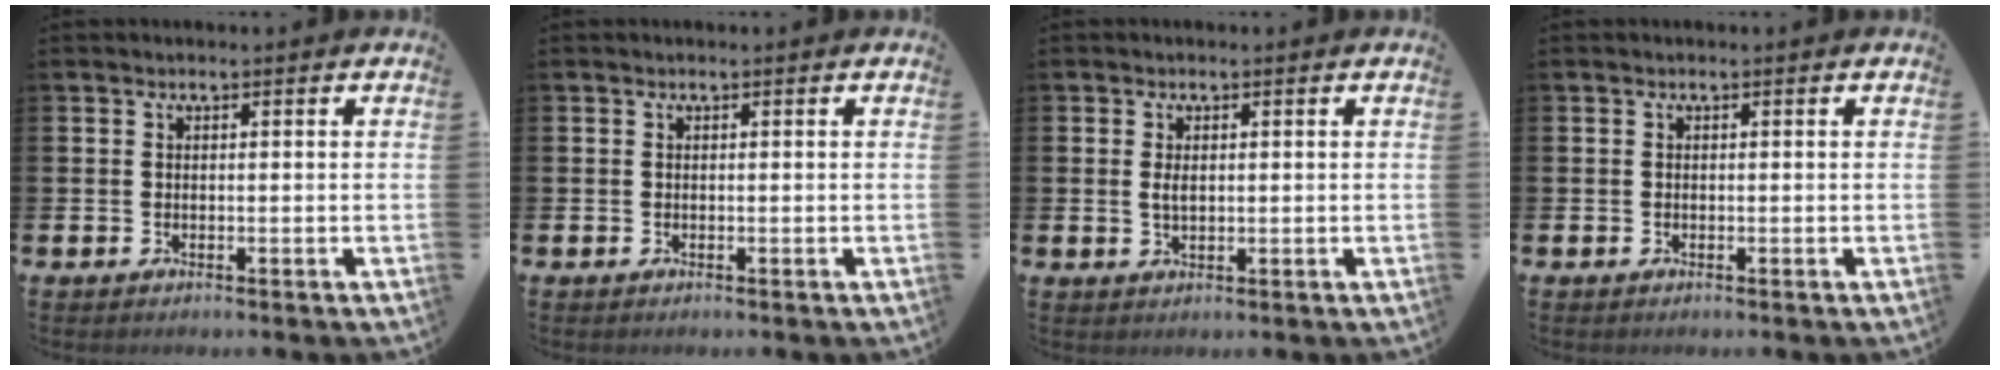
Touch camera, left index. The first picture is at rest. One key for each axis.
{"total": 0.0}
{"total": 1.8, "fx": 0.4, "fy": 0.9, "fz": 1.5, "tx": -0.018, "ty": 0.000, "tz": 0.004}
{"total": 0.0}